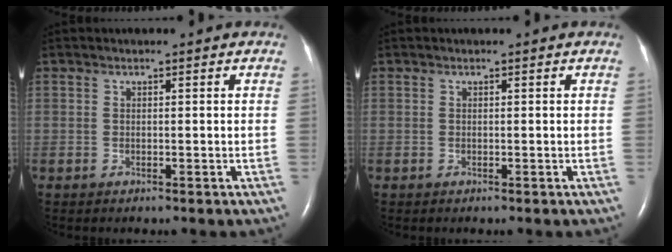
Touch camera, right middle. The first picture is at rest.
{"total": 0.0}